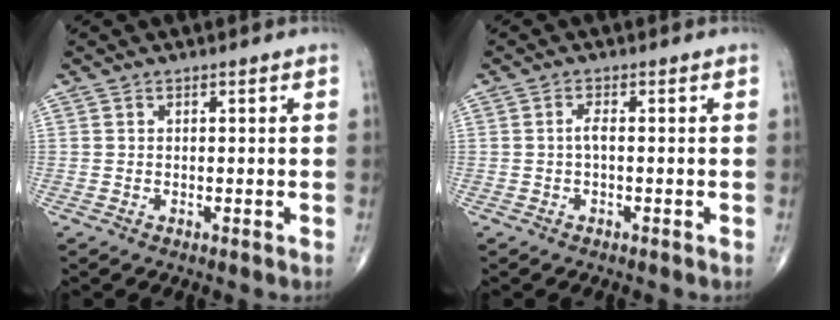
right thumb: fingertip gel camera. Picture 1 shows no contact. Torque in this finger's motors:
{"motor_torque": [0.15, -0.07, 0.20, -0.10, -0.02]}